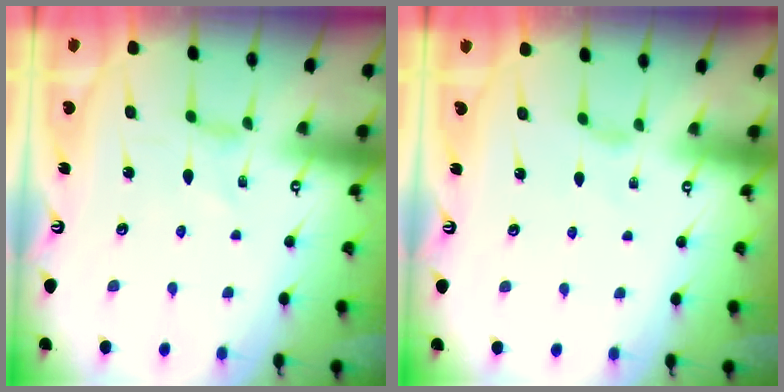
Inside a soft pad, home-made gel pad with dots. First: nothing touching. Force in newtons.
{"total": 1.4, "press": 1.3, "slide": 0.4}